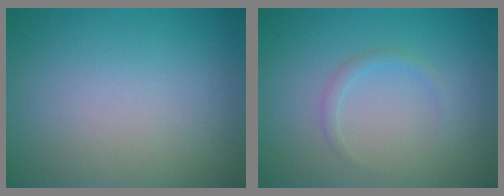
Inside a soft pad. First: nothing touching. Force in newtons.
{"total": 1.0, "press": 1.0, "slide": 0.0}